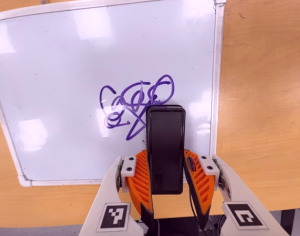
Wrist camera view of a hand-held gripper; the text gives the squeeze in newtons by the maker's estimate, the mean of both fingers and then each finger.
{"total": 3.8, "left": 2.2, "right": 5.3}